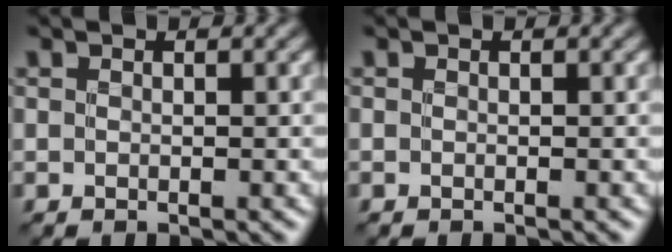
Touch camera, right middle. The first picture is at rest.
{"total": 0.0}